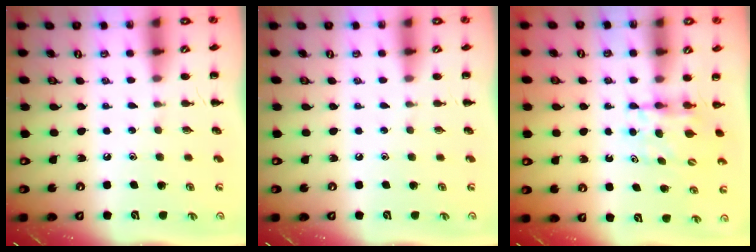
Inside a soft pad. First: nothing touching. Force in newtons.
{"total": 0.0}
{"total": 4.5, "press": 4.3, "slide": 1.5}